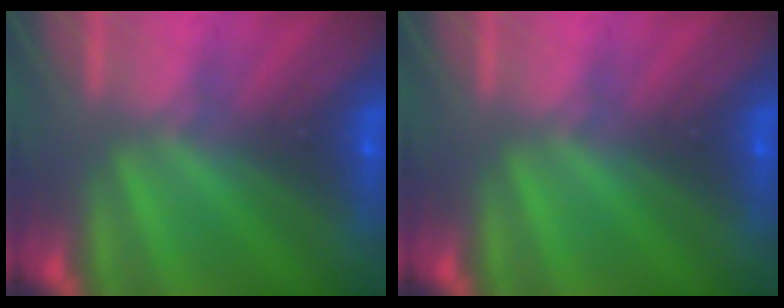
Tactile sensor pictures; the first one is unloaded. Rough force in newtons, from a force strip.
{"total": 0.0}